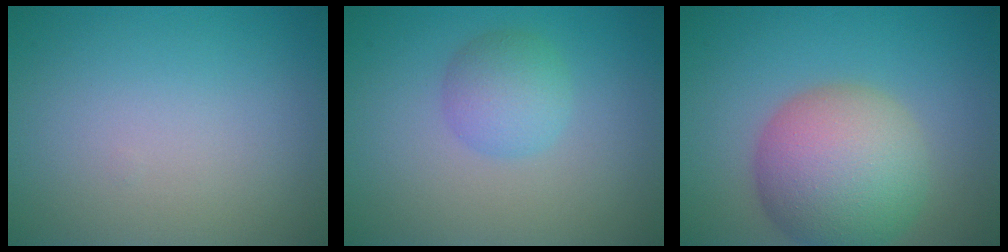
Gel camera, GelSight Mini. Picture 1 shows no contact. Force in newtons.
{"total": 2.9, "press": 2.9, "slide": 0.1}
{"total": 9.0, "press": 9.0, "slide": 0.4}